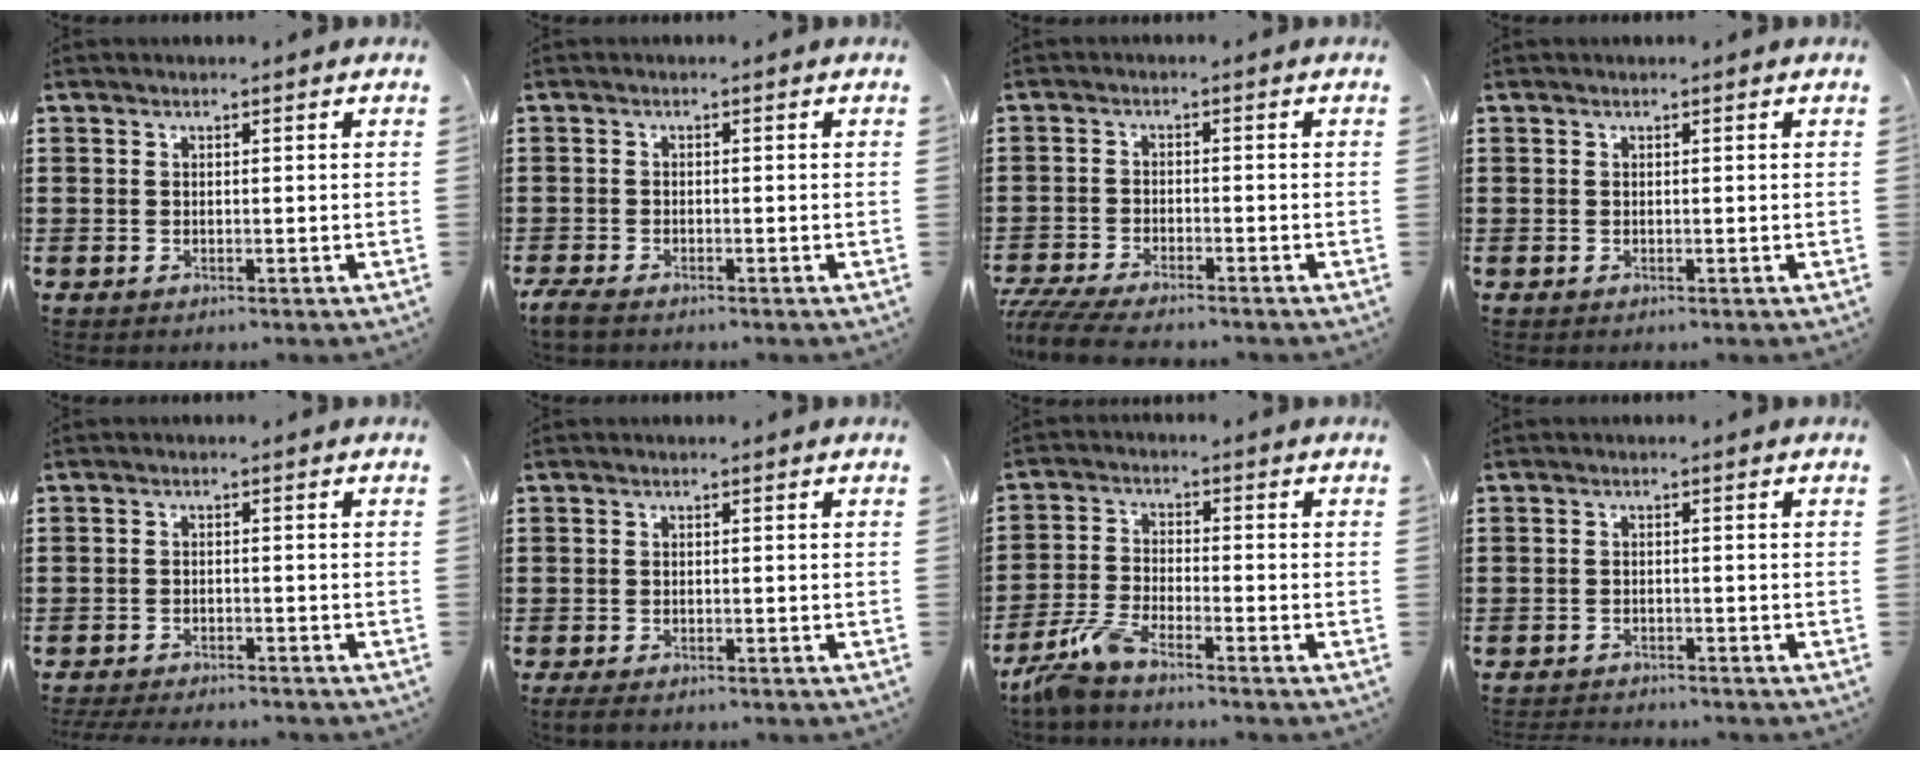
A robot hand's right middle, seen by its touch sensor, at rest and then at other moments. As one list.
[{"total": 1.6, "force": [-1.3, 0.4, 0.9], "torque": [-0.030, -0.004, -0.029]}, {"total": 4.4, "force": [-4.1, 0.3, 1.5], "torque": [-0.043, -0.012, -0.085]}, {"total": 0.0}, {"total": 2.3, "force": [-2.3, 0.1, 0.2], "torque": [-0.016, -0.005, -0.050]}, {"total": 0.9, "force": [-0.7, 0.4, 0.5], "torque": [-0.011, -0.002, -0.013]}, {"total": 5.8, "force": [-4.7, 0.8, 3.2], "torque": [-0.094, -0.014, -0.097]}, {"total": 1.5, "force": [-1.5, 0.1, 0.0], "torque": [-0.004, 0.001, -0.032]}]